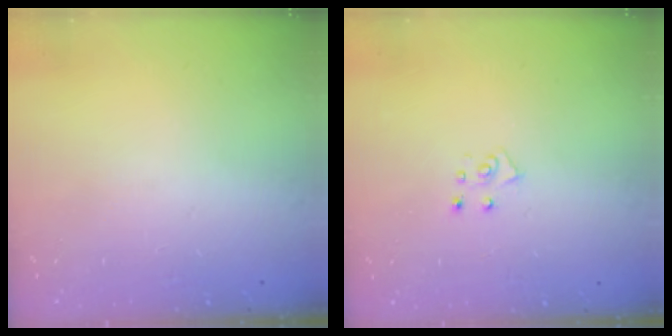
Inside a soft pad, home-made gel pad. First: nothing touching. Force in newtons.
{"total": 4.9, "press": 4.8, "slide": 0.4}